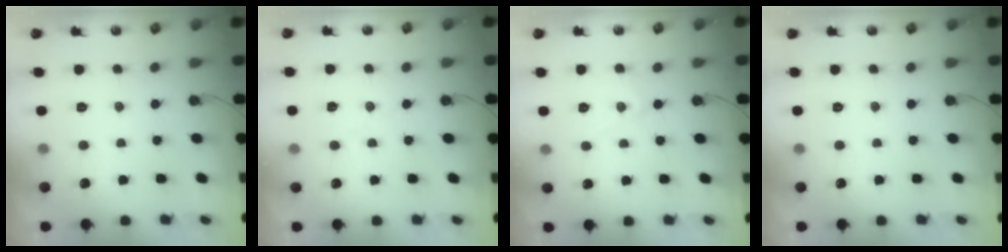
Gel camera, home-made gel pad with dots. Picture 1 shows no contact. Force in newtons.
{"total": 4.7, "press": 4.7, "slide": 0.7}
{"total": 5.2, "press": 5.2, "slide": 0.4}
{"total": 0.0}